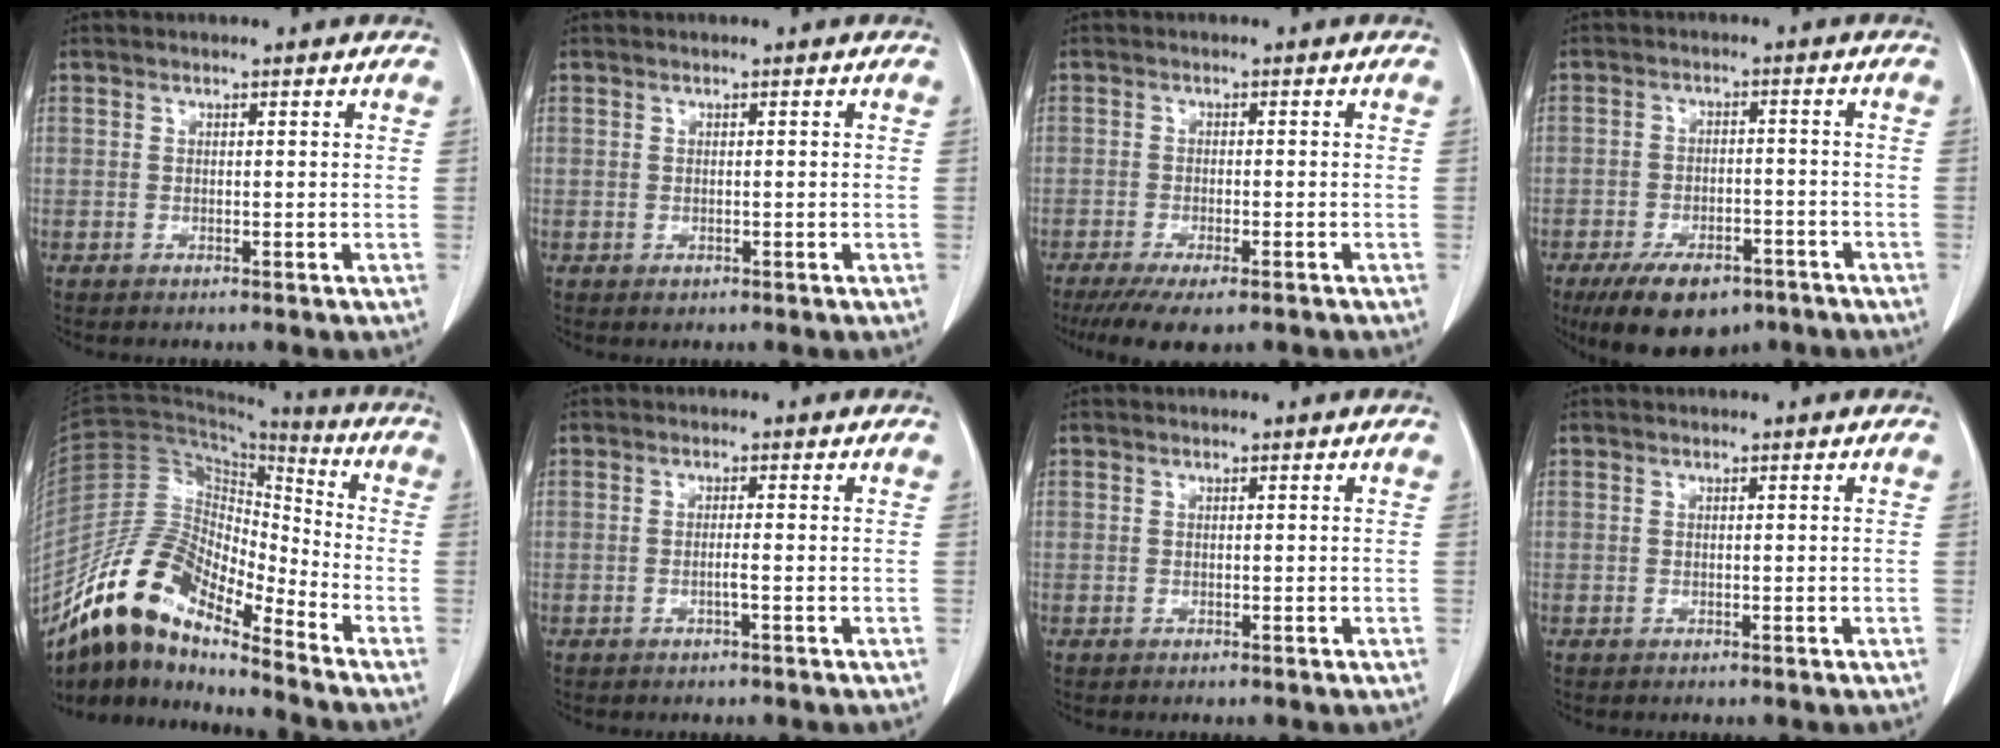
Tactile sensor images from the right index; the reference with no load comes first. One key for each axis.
{"total": 1.2, "fx": -0.4, "fy": 0.9, "fz": 0.7, "tx": -0.015, "ty": 0.000, "tz": 0.000}
{"total": 10.1, "fx": -7.2, "fy": 3.1, "fz": 6.4, "tx": -0.102, "ty": -0.017, "tz": -0.110}
{"total": 12.4, "fx": -8.5, "fy": 5.8, "fz": 6.9, "tx": -0.117, "ty": -0.003, "tz": -0.132}
{"total": 17.3, "fx": -13.2, "fy": 5.3, "fz": 9.9, "tx": -0.190, "ty": 0.031, "tz": -0.245}
{"total": 1.6, "fx": -0.5, "fy": 0.2, "fz": 1.6, "tx": -0.031, "ty": 0.002, "tz": -0.009}
{"total": 0.0}
{"total": 0.0}